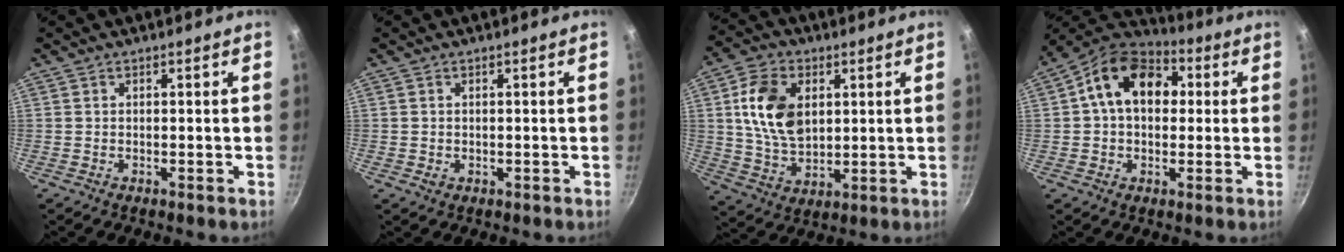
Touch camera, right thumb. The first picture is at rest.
{"total": 0.8, "force": [0.0, 0.7, 0.4], "torque": [-0.005, 0.001, 0.002]}
{"total": 13.6, "force": [3.0, 9.0, 9.6], "torque": [-0.159, -0.008, 0.061]}
{"total": 14.6, "force": [2.7, 10.4, 9.9], "torque": [-0.124, 0.026, 0.021]}